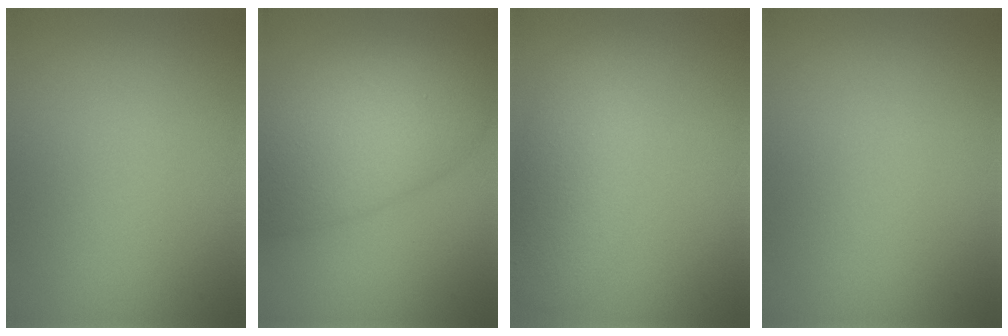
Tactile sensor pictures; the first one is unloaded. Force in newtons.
{"total": 8.6, "press": 8.6, "slide": 0.3}
{"total": 5.0, "press": 5.0, "slide": 0.2}
{"total": 0.0}